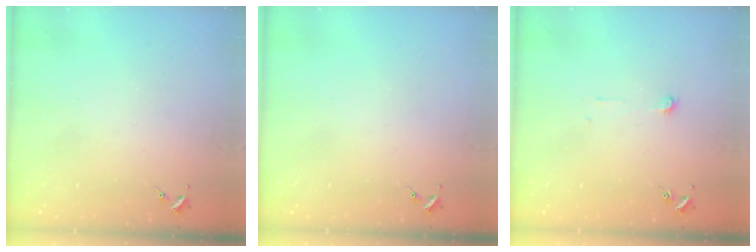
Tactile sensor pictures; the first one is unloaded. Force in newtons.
{"total": 0.0}
{"total": 3.8, "press": 3.8, "slide": 0.3}